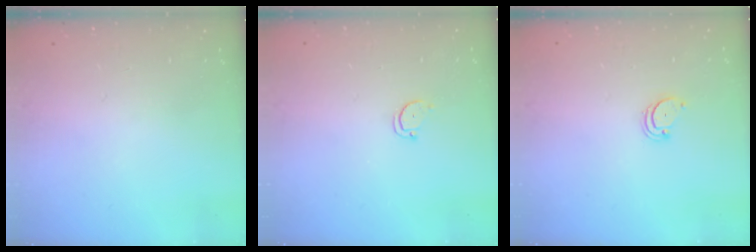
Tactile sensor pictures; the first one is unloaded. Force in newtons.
{"total": 2.0, "press": 2.0, "slide": 0.2}
{"total": 1.8, "press": 1.8, "slide": 0.2}